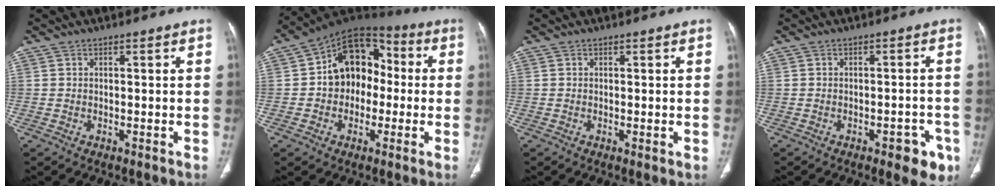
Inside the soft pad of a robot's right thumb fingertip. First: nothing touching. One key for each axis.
{"total": 14.8, "fx": -0.2, "fy": 11.2, "fz": 9.7, "tx": -0.100, "ty": 0.045, "tz": -0.017}
{"total": 0.7, "fx": 0.0, "fy": 0.2, "fz": 0.7, "tx": -0.017, "ty": -0.005, "tz": -0.001}
{"total": 6.6, "fx": -3.4, "fy": 2.9, "fz": 4.8, "tx": -0.034, "ty": 0.013, "tz": -0.037}